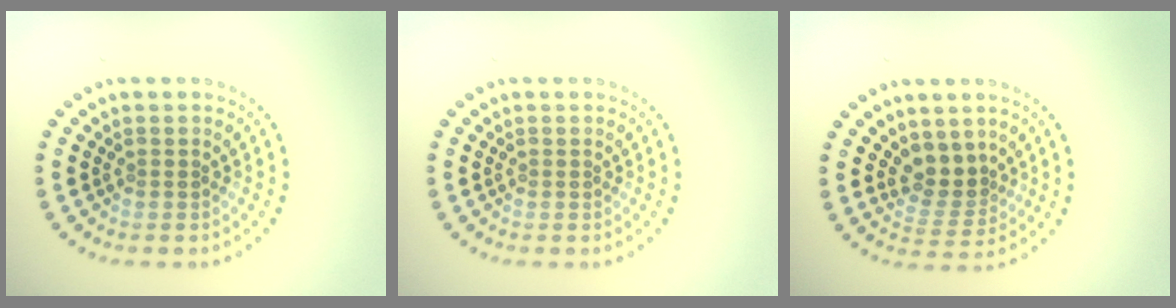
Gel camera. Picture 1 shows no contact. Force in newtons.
{"total": 0.0}
{"total": 2.8, "press": 2.3, "slide": 1.7}